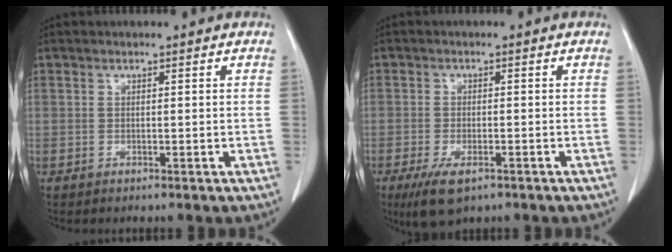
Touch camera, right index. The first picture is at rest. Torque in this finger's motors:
{"motor_torque": [0.61, -0.48, 0.29, 0.08]}